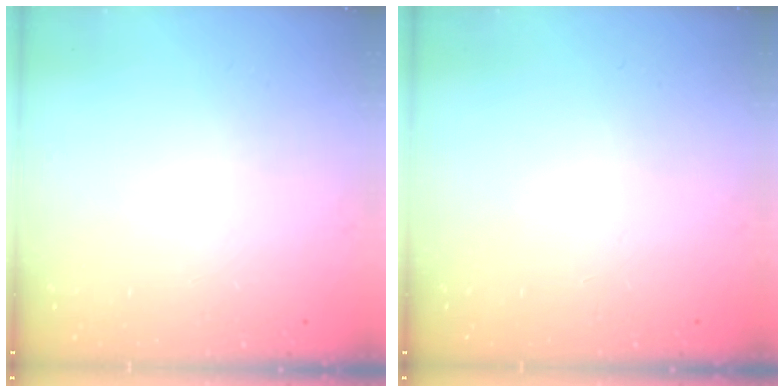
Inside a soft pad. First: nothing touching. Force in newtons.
{"total": 0.0}